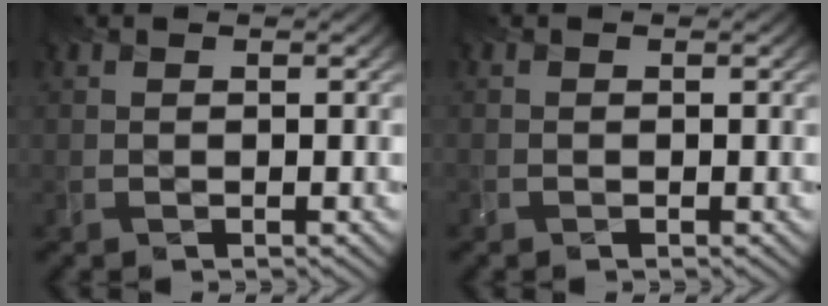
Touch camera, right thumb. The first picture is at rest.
{"total": 0.0}